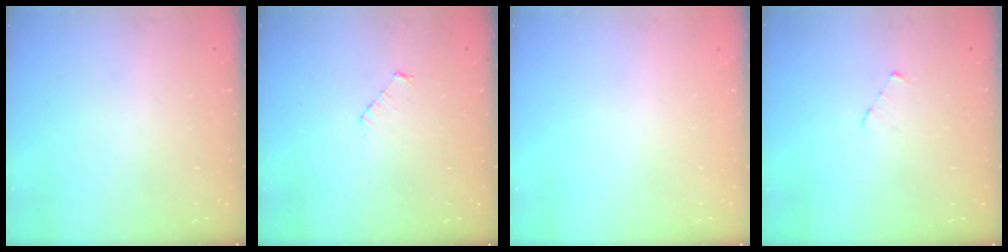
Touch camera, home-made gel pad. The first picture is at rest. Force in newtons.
{"total": 3.8, "press": 3.8, "slide": 0.4}
{"total": 0.0}
{"total": 2.7, "press": 2.7, "slide": 0.3}